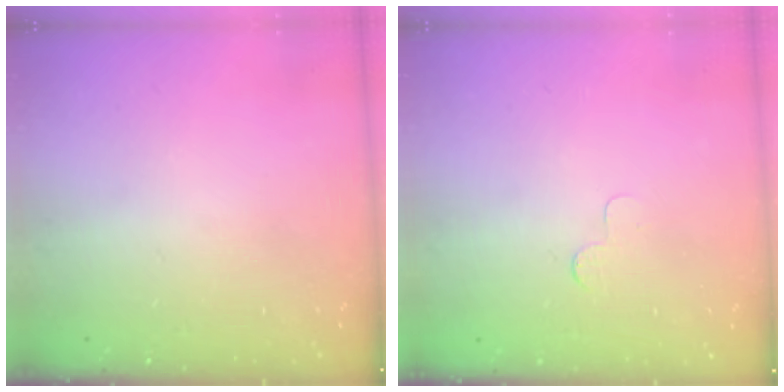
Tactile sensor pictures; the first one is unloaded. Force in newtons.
{"total": 2.5, "press": 2.5, "slide": 0.2}